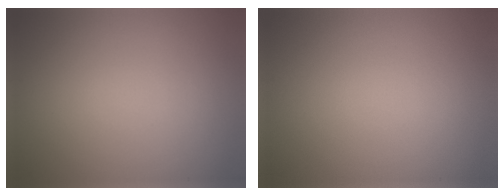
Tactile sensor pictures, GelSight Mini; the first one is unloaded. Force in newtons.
{"total": 0.0}